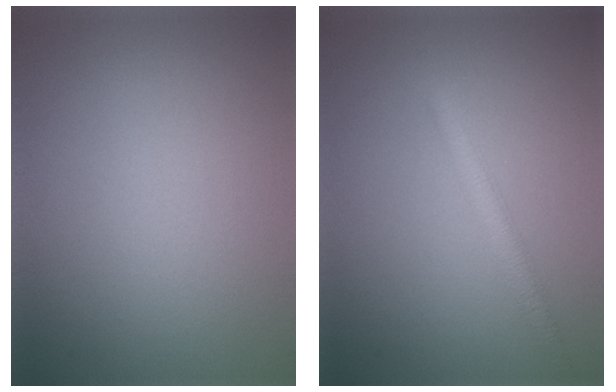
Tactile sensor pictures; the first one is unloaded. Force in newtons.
{"total": 2.4, "press": 2.4, "slide": 0.1}